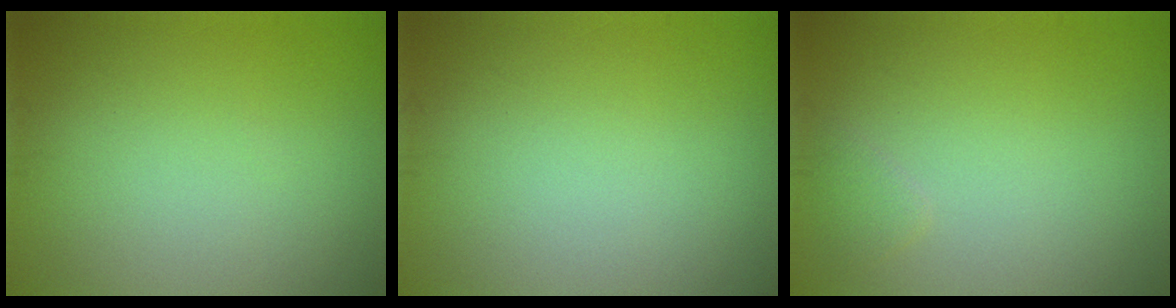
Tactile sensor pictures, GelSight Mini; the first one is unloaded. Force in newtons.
{"total": 0.0}
{"total": 0.8, "press": 0.8, "slide": 0.1}